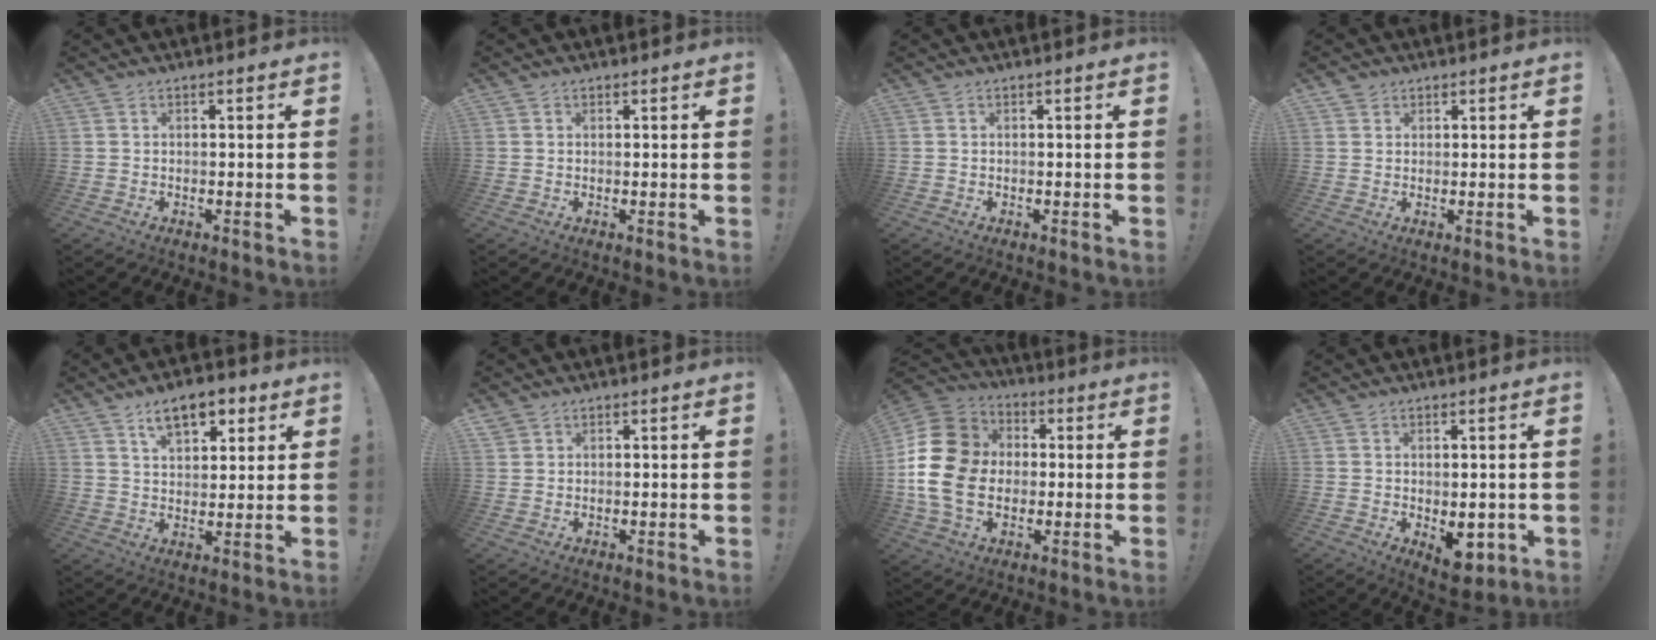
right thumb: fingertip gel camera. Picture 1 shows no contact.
{"total": 0.8, "force": [0.5, 0.5, 0.0], "torque": [0.006, -0.002, 0.009]}
{"total": 0.0}
{"total": 2.2, "force": [1.4, 1.7, 0.2], "torque": [-0.002, -0.003, 0.025]}
{"total": 10.5, "force": [6.0, 5.8, 6.4], "torque": [-0.092, -0.016, 0.109]}
{"total": 1.9, "force": [1.3, 1.3, 0.4], "torque": [-0.004, -0.004, 0.025]}
{"total": 19.7, "force": [-0.5, 15.6, 11.9], "torque": [-0.229, 0.020, 0.000]}
{"total": 7.1, "force": [-1.4, 4.4, 5.3], "torque": [-0.050, 0.002, -0.013]}